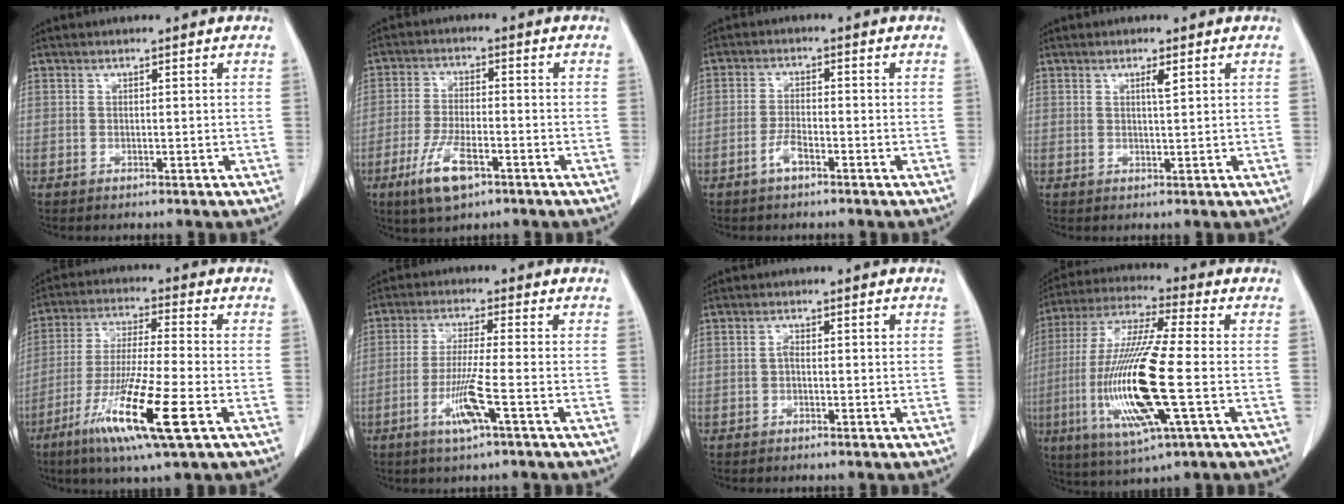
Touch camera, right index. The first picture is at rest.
{"total": 8.1, "force": [-4.4, 2.4, 6.3], "torque": [-0.130, -0.013, -0.075]}
{"total": 2.9, "force": [-1.8, 0.7, 2.2], "torque": [-0.043, 0.002, -0.037]}
{"total": 1.5, "force": [0.7, 0.0, 1.3], "torque": [-0.024, -0.003, 0.011]}
{"total": 14.7, "force": [-6.5, 0.2, 13.2], "torque": [-0.259, -0.036, -0.117]}
{"total": 6.9, "force": [-3.0, -0.4, 6.3], "torque": [-0.126, -0.012, -0.058]}
{"total": 1.6, "force": [-0.1, 0.7, 1.4], "torque": [-0.022, 0.004, -0.002]}
{"total": 17.8, "force": [-3.7, 1.4, 17.3], "torque": [-0.367, -0.016, -0.070]}